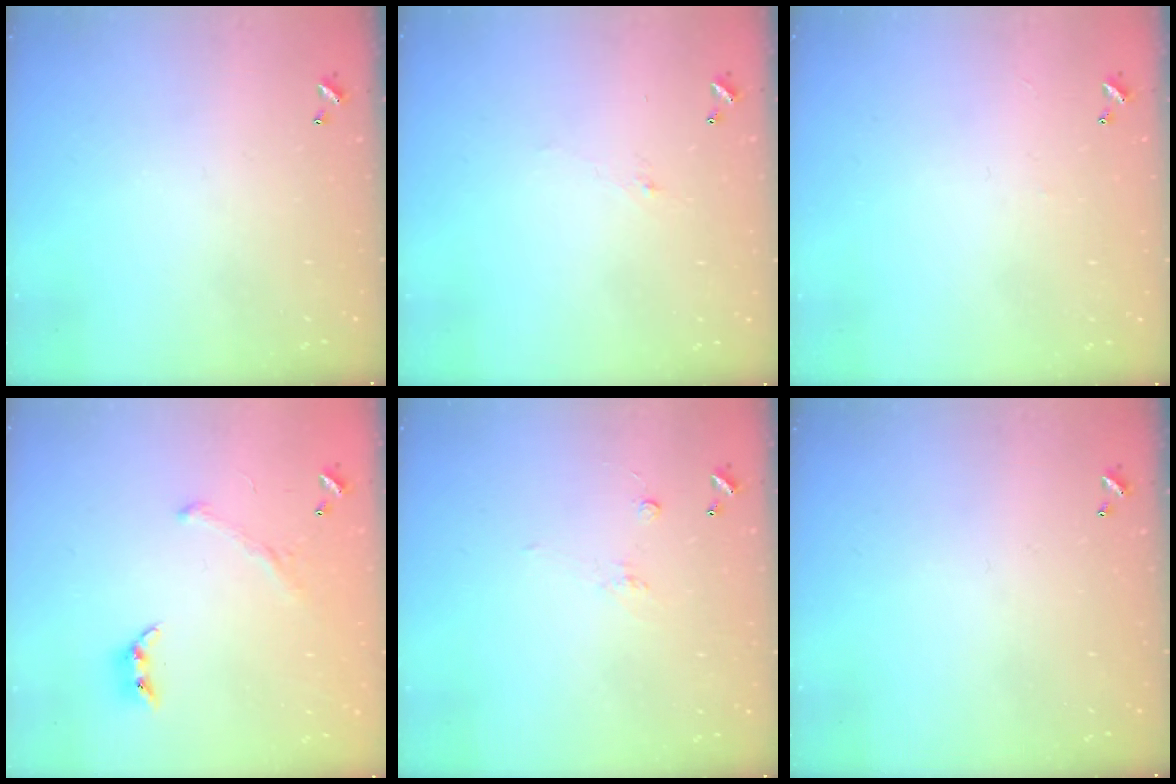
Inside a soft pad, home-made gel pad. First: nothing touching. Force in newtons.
{"total": 0.7, "press": 0.1, "slide": 0.7}
{"total": 2.3, "press": 2.2, "slide": 0.3}
{"total": 2.2, "press": 2.0, "slide": 1.1}
{"total": 1.7, "press": 1.5, "slide": 0.8}
{"total": 0.0}